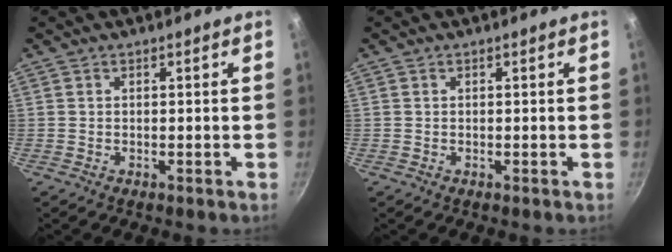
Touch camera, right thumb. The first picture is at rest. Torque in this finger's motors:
{"motor_torque": [-0.01, -0.01, 0.04, -0.03, 0.00]}